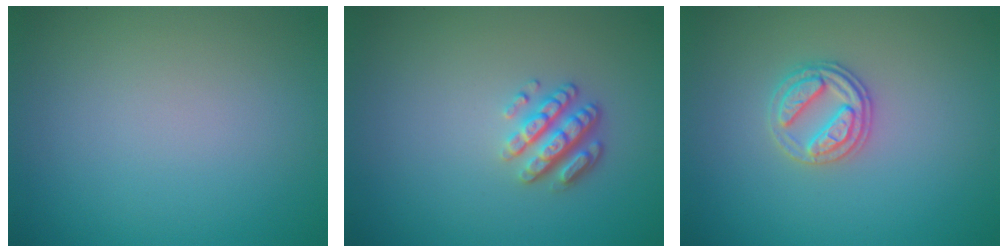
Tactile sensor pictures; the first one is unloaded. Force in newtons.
{"total": 2.9, "press": 2.4, "slide": 1.7}
{"total": 2.7, "press": 2.6, "slide": 0.5}